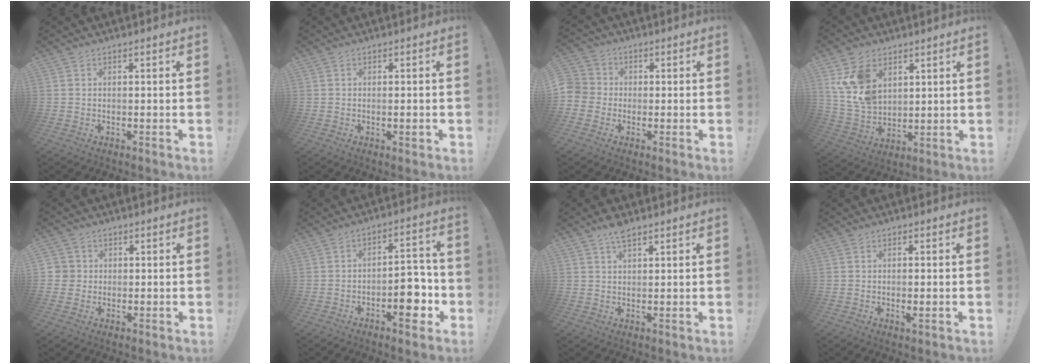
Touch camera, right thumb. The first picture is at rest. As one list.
[{"total": 1.8, "force": [-0.5, 0.3, 1.7], "torque": [-0.013, -0.004, -0.010]}, {"total": 4.8, "force": [-1.4, 4.4, 1.5], "torque": [-0.038, 0.017, -0.027]}, {"total": 13.1, "force": [5.9, 9.3, 7.0], "torque": [-0.144, -0.025, 0.119]}, {"total": 3.5, "force": [0.2, 3.4, 0.7], "torque": [-0.007, 0.003, 0.005]}, {"total": 11.5, "force": [-4.3, 5.7, 9.0], "torque": [-0.095, 0.022, -0.073]}, {"total": 4.5, "force": [3.3, 1.4, 2.7], "torque": [-0.046, -0.015, 0.058]}, {"total": 1.8, "force": [-0.2, 0.2, 1.7], "torque": [-0.021, -0.005, -0.005]}]